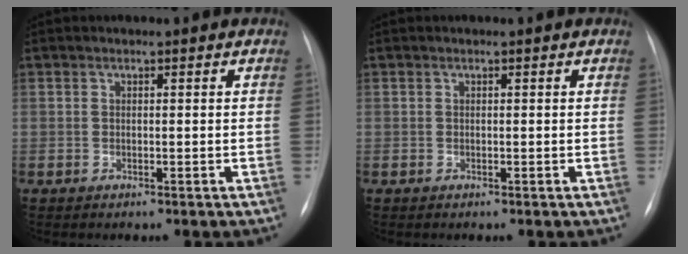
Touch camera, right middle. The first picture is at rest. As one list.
[{"total": 0.0}]